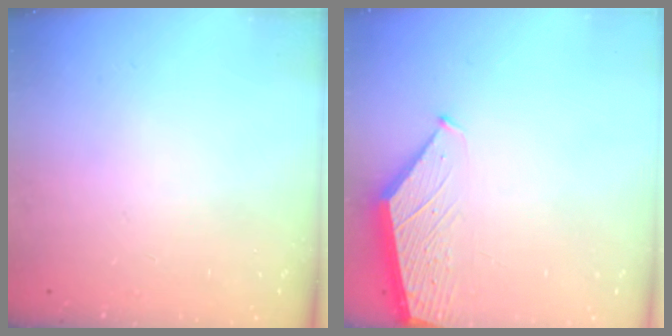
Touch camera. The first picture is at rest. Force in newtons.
{"total": 2.4, "press": 2.4, "slide": 0.3}